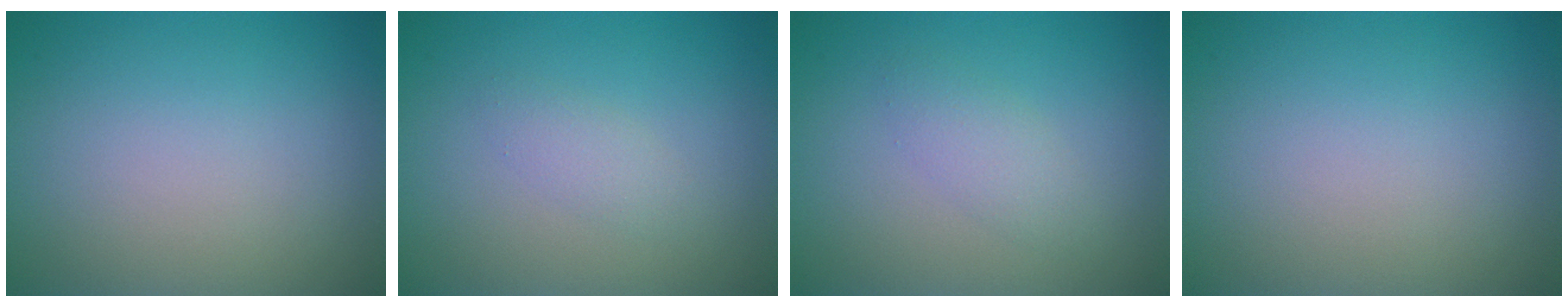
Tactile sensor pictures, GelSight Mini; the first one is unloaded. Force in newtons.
{"total": 1.3, "press": 1.3, "slide": 0.1}
{"total": 1.8, "press": 1.8, "slide": 0.1}
{"total": 0.0}